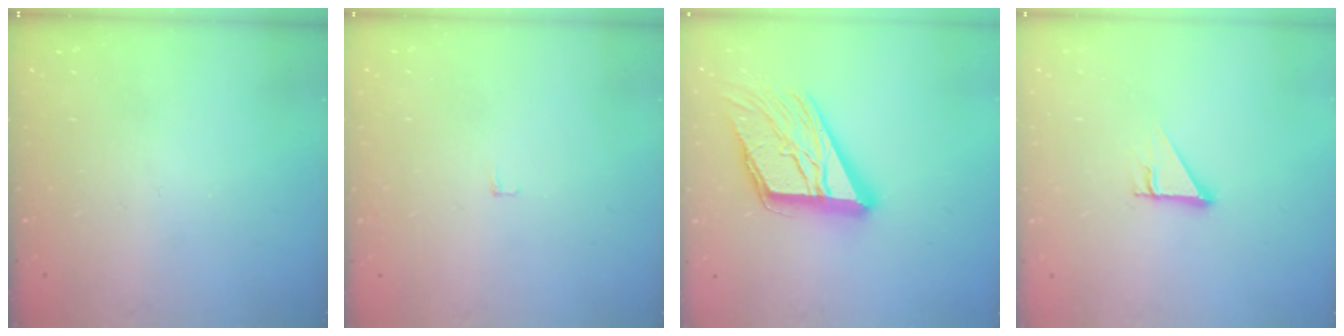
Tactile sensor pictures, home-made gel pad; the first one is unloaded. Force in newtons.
{"total": 2.4, "press": 2.4, "slide": 0.2}
{"total": 19.6, "press": 19.5, "slide": 1.9}
{"total": 2.7, "press": 2.7, "slide": 0.0}